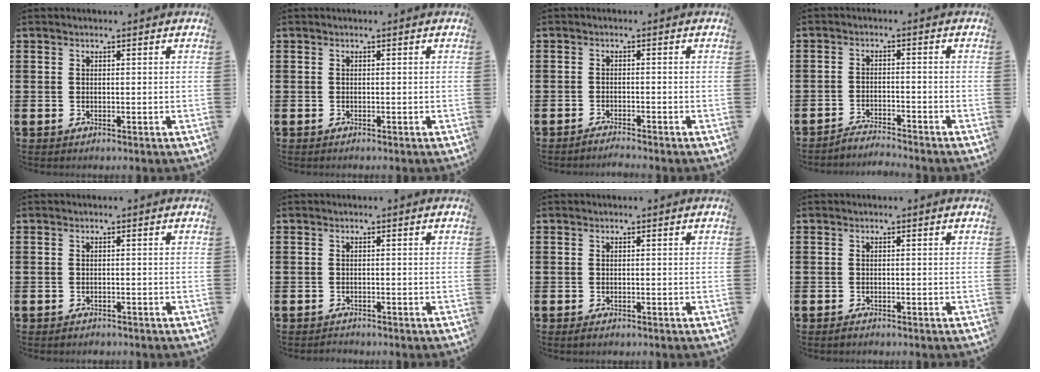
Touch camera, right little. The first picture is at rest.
{"total": 0.0}
{"total": 1.4, "force": [-1.4, -0.2, 0.2], "torque": [-0.004, 0.001, -0.028]}
{"total": 2.6, "force": [-2.6, -0.2, -0.1], "torque": [-0.003, 0.004, -0.055]}
{"total": 0.6, "force": [-0.6, 0.1, 0.0], "torque": [-0.003, -0.001, -0.013]}
{"total": 0.7, "force": [-0.7, 0.1, -0.1], "torque": [-0.001, -0.001, -0.014]}
{"total": 0.5, "force": [-0.3, 0.2, 0.4], "torque": [-0.009, 0.002, -0.006]}
{"total": 0.5, "force": [-0.5, 0.2, 0.1], "torque": [-0.004, -0.002, -0.010]}